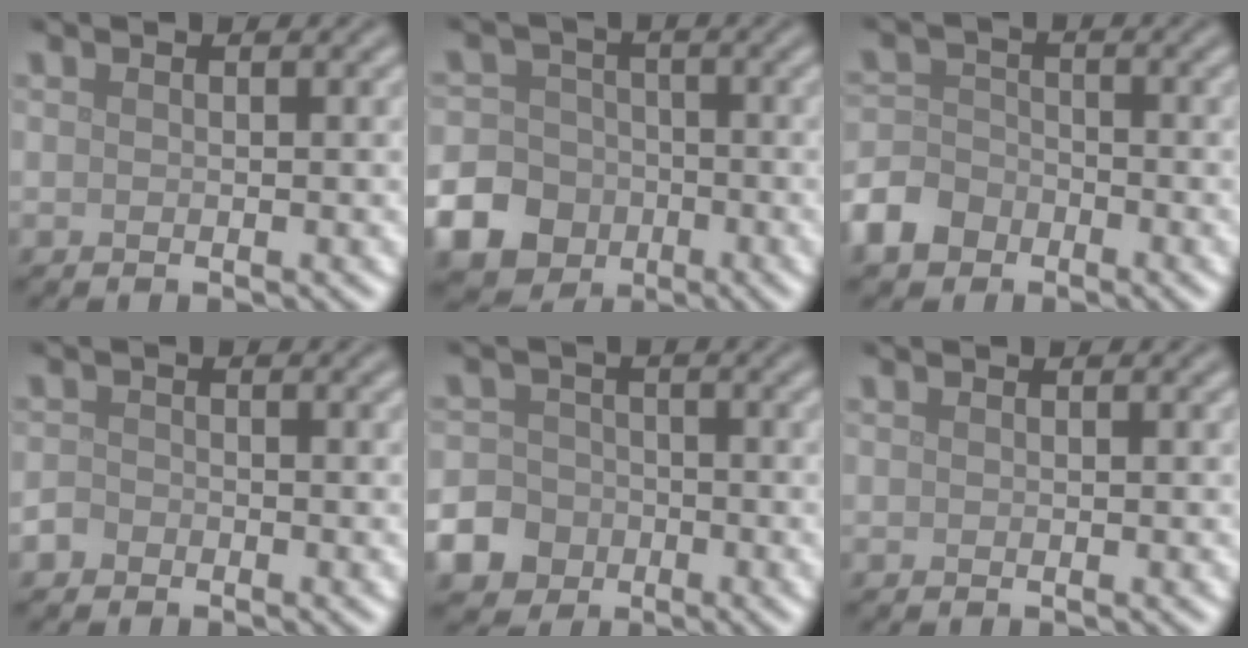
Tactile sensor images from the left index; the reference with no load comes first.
{"total": 12.7, "force": [-5.3, 11.2, 3.0], "torque": [-0.083, -0.035, -0.115]}
{"total": 4.3, "force": [-2.8, 3.0, 1.4], "torque": [-0.032, -0.002, -0.065]}
{"total": 1.2, "force": [-0.8, 0.9, 0.2], "torque": [0.001, 0.002, -0.020]}
{"total": 7.9, "force": [-4.0, 6.6, 1.7], "torque": [-0.039, -0.026, -0.091]}
{"total": 0.0}